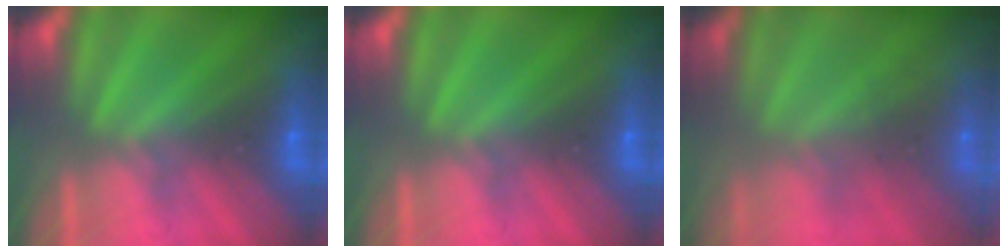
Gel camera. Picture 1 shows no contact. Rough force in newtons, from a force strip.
{"total": 0.0}
{"total": 7.0}